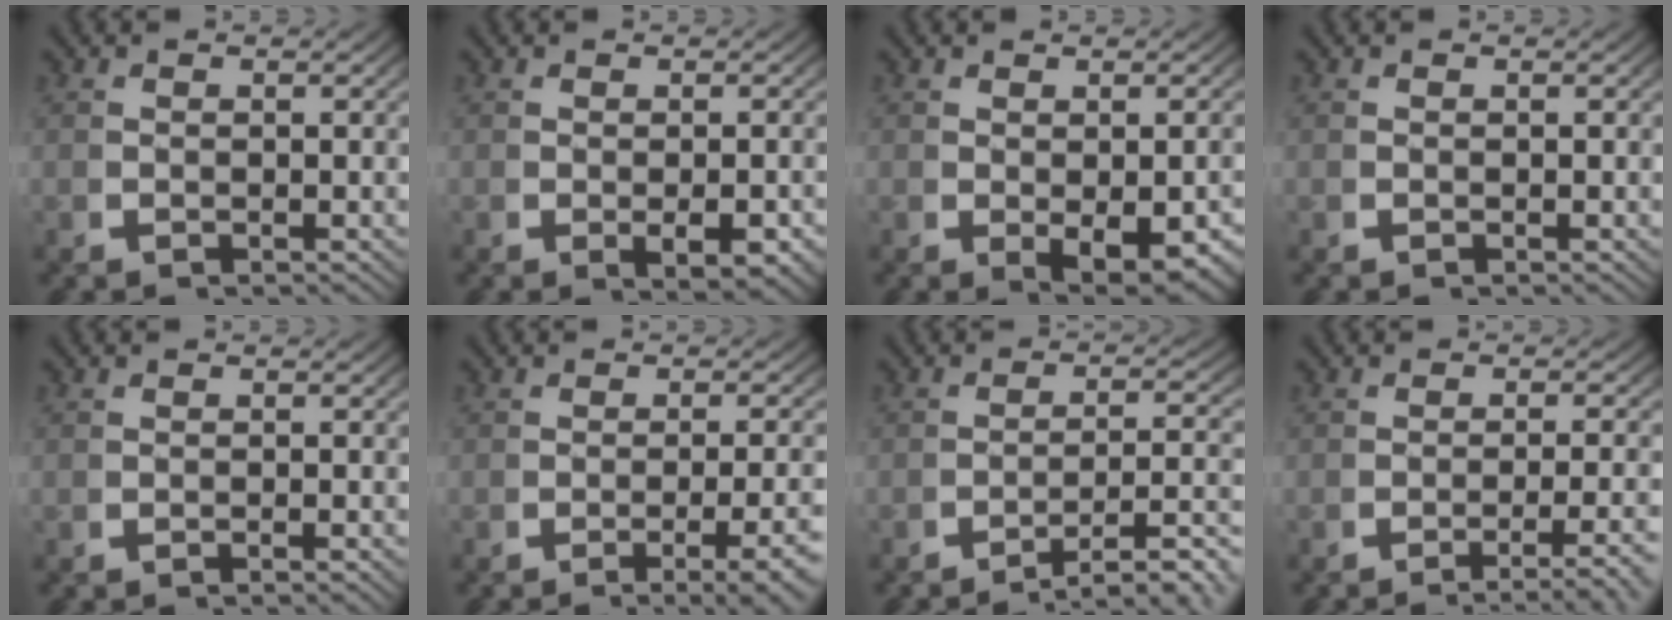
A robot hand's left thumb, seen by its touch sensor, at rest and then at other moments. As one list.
[{"total": 2.7, "force": [-0.5, 1.3, 2.3], "torque": [-0.046, -0.010, -0.003]}, {"total": 3.8, "force": [-0.7, 1.9, 3.2], "torque": [-0.063, -0.022, 0.006]}, {"total": 0.0}, {"total": 0.6, "force": [-0.4, -0.1, 0.3], "torque": [-0.001, 0.008, -0.012]}, {"total": 4.7, "force": [-2.5, 0.8, 3.9], "torque": [-0.058, -0.001, -0.039]}, {"total": 6.1, "force": [-4.5, 1.8, 3.7], "torque": [-0.042, -0.007, -0.068]}, {"total": 5.2, "force": [-3.9, 1.1, 3.2], "torque": [-0.047, -0.001, -0.062]}]